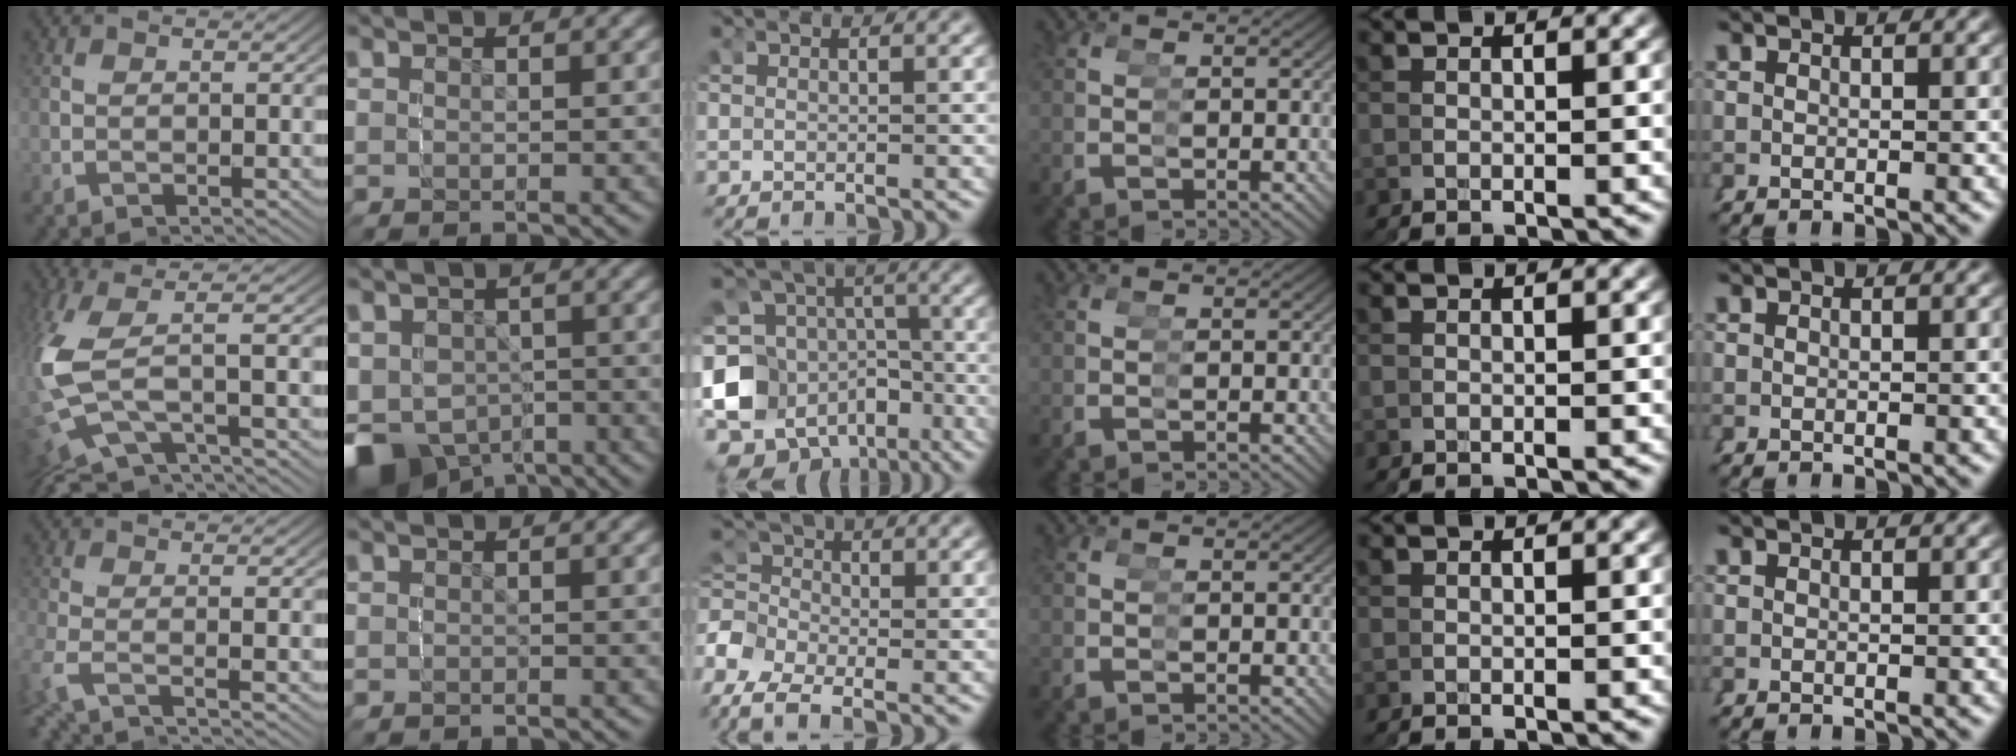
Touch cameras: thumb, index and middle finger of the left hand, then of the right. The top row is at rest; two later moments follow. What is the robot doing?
{"motion": "grasp_and_lifting", "object": "stress ball aka squeeze ball"}